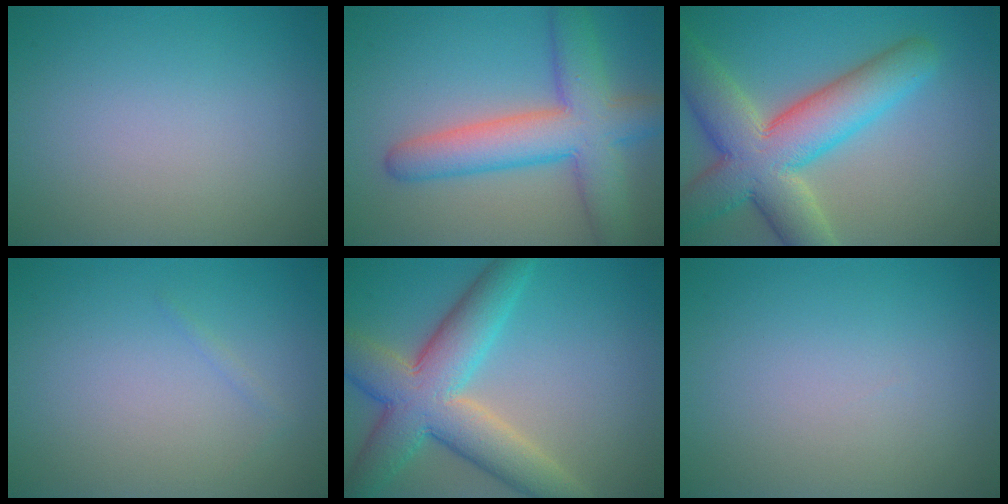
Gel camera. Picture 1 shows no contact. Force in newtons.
{"total": 7.9, "press": 7.9, "slide": 0.4}
{"total": 10.0, "press": 10.0, "slide": 1.0}
{"total": 0.5, "press": 0.5, "slide": 0.0}
{"total": 9.1, "press": 9.1, "slide": 0.5}
{"total": 0.0}